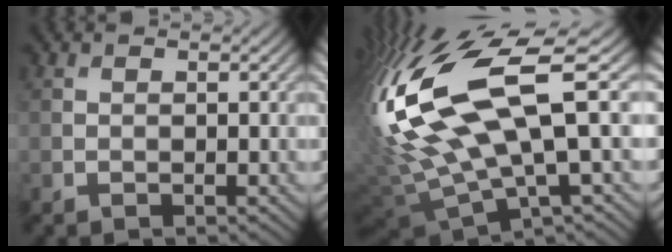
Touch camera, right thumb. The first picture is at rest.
{"total": 19.6, "force": [3.0, 6.4, 18.3], "torque": [-0.412, -0.006, 0.069]}